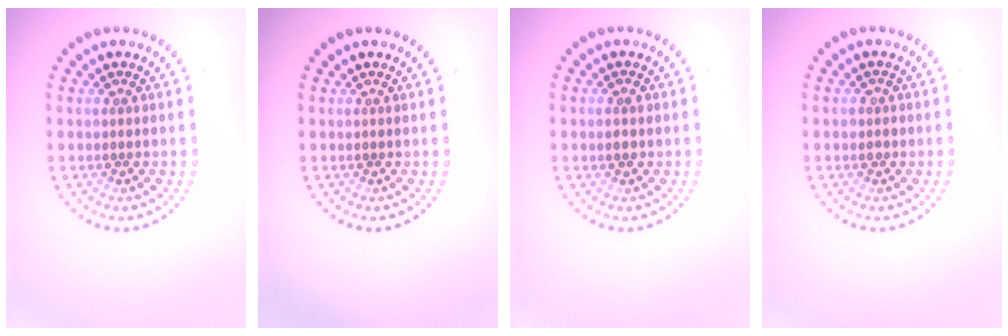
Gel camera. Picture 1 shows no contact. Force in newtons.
{"total": 0.0}
{"total": 1.5, "press": 1.5, "slide": 0.2}
{"total": 0.9, "press": 0.8, "slide": 0.5}